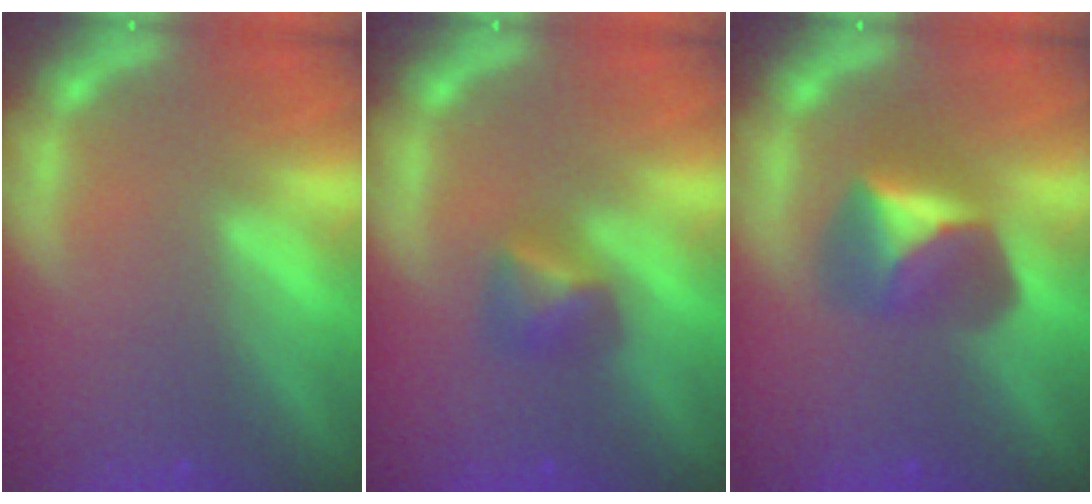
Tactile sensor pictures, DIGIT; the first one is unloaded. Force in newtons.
{"total": 2.4}
{"total": 4.4}